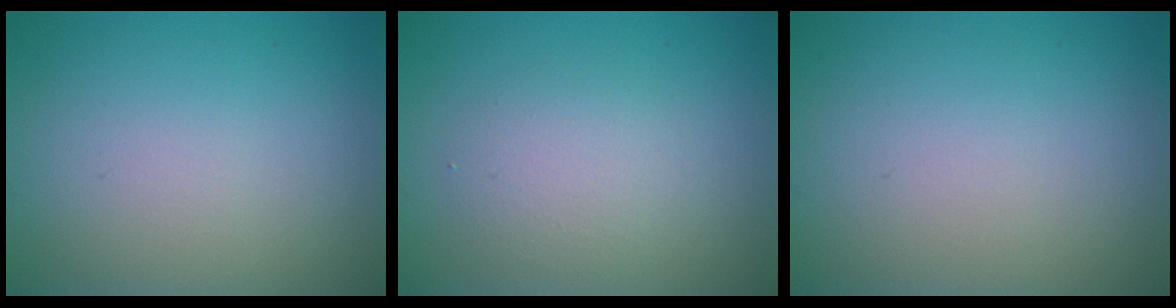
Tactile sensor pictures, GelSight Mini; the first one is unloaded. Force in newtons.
{"total": 2.4, "press": 2.4, "slide": 0.3}
{"total": 0.0}